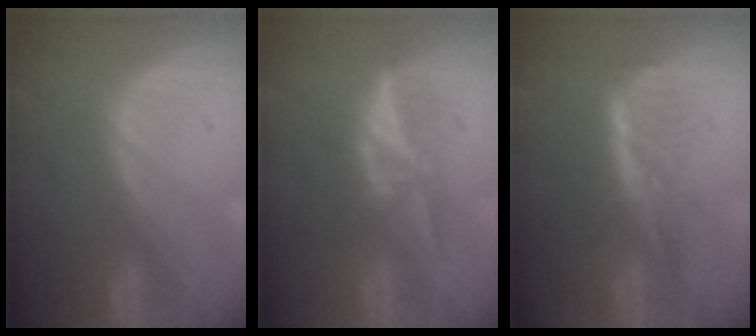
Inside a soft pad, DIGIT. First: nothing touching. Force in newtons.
{"total": 5.2, "press": 5.1, "slide": 1.2}
{"total": 6.0, "press": 5.2, "slide": 2.9}